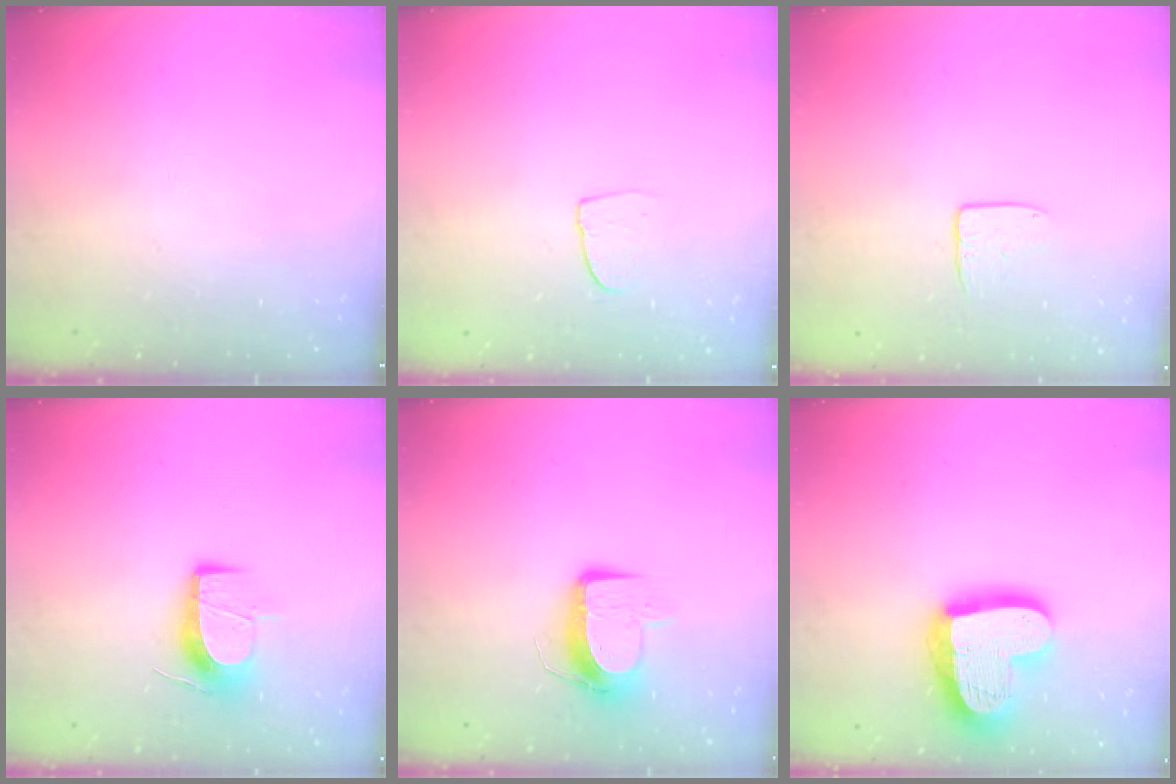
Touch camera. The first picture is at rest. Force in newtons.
{"total": 5.0, "press": 4.9, "slide": 0.5}
{"total": 5.8, "press": 5.7, "slide": 0.6}
{"total": 9.8, "press": 9.8, "slide": 0.7}
{"total": 8.9, "press": 8.9, "slide": 0.7}
{"total": 21.7, "press": 21.6, "slide": 2.0}